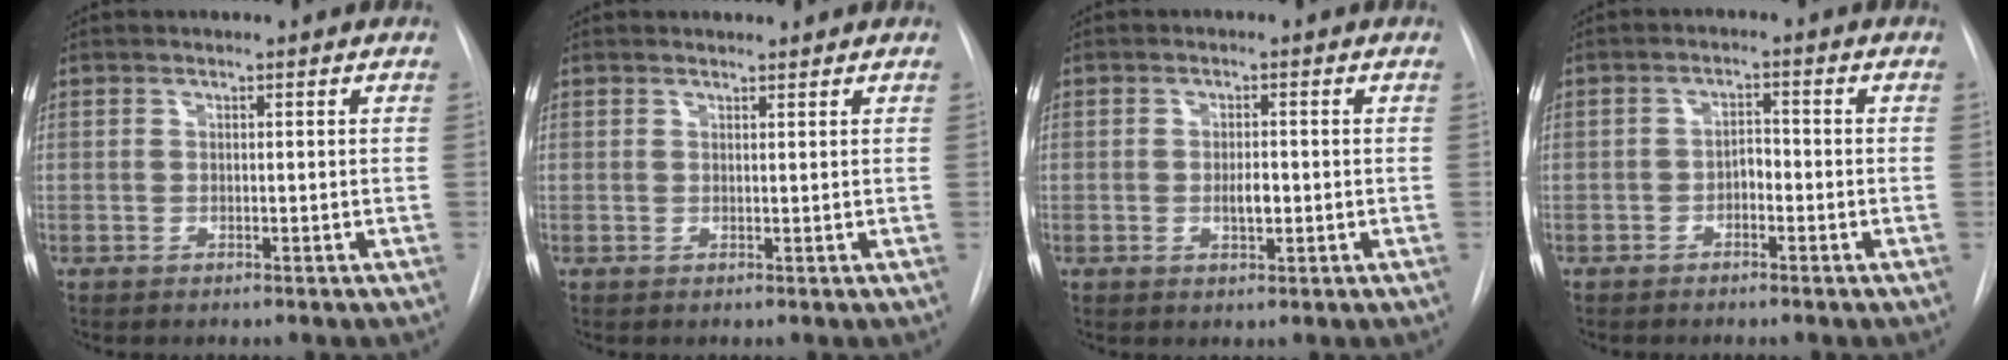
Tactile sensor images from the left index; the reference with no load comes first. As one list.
[{"total": 2.0, "force": [2.0, 0.4, 0.3], "torque": [-0.009, 0.011, 0.028]}, {"total": 2.4, "force": [-0.3, 0.9, 2.2], "torque": [-0.039, 0.000, -0.004]}, {"total": 2.1, "force": [-1.0, 1.1, 1.4], "torque": [-0.016, 0.008, -0.019]}]